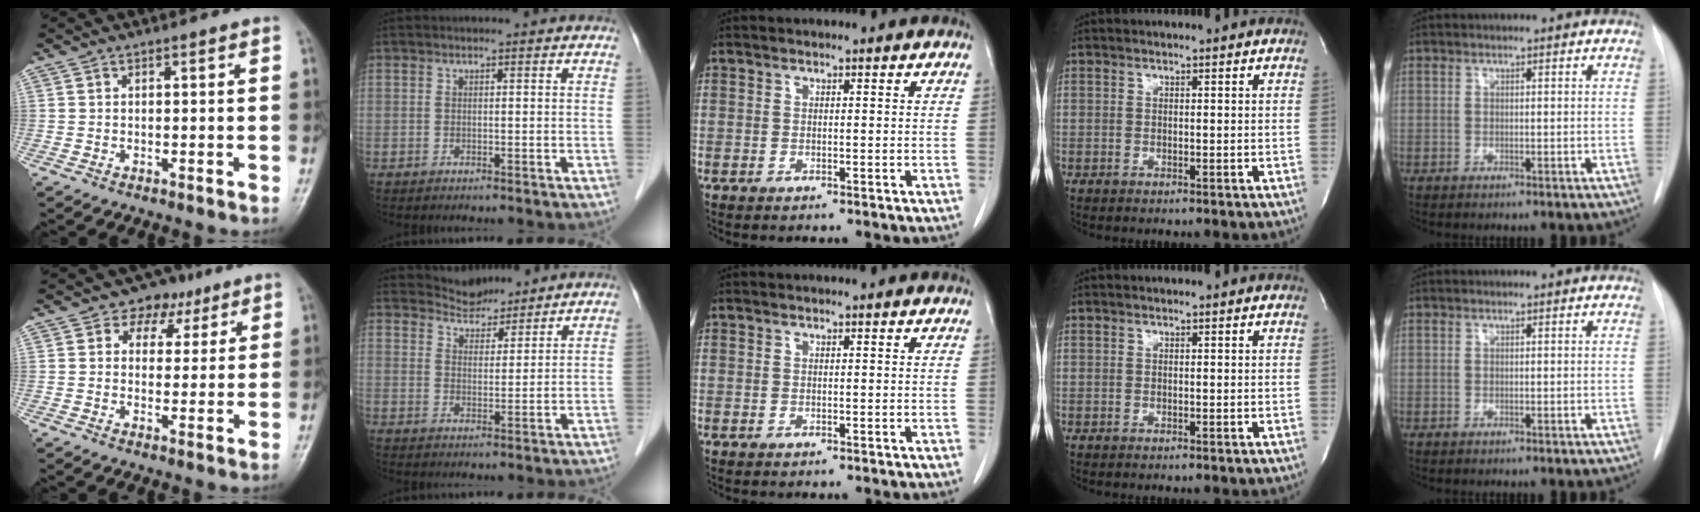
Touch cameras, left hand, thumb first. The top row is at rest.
{"thumb": {"total": 5.9, "force": [3.2, 4.7, 1.6], "torque": [0.013, -0.005, 0.043]}, "index": {"total": 4.9, "force": [4.8, 1.2, -0.1], "torque": [0.000, 0.014, 0.084]}}